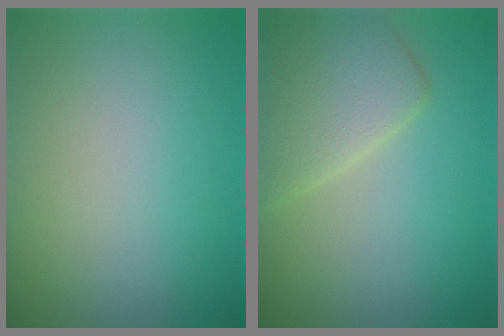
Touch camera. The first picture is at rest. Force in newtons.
{"total": 4.4, "press": 4.4, "slide": 0.2}